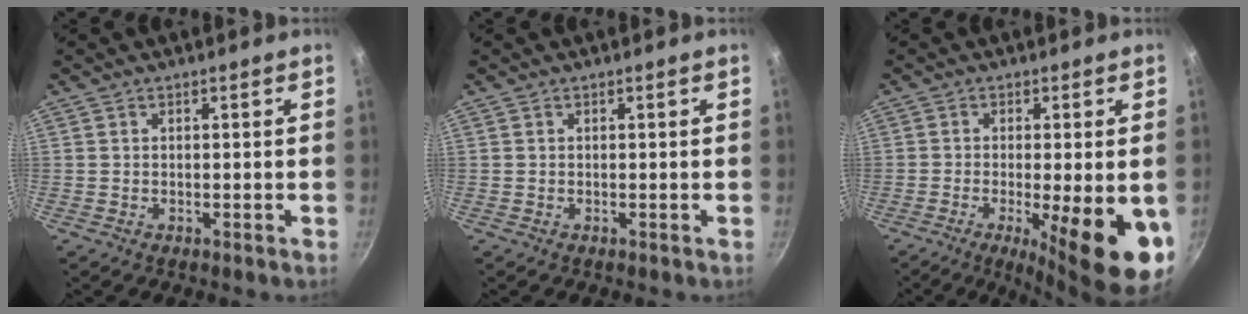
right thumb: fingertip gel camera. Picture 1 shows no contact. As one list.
[{"total": 0.0}, {"total": 16.1, "force": [-4.7, 4.3, 14.8], "torque": [-0.197, -0.008, -0.060]}]